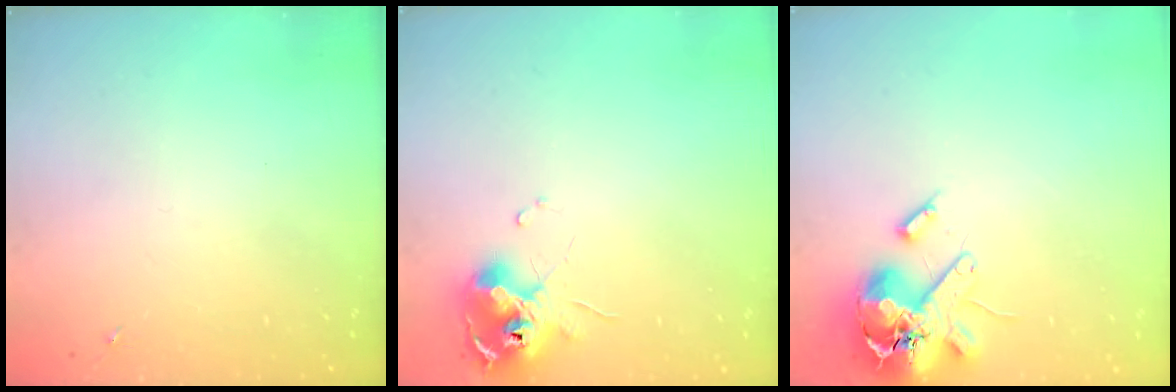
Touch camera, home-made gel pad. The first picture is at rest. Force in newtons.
{"total": 12.2, "press": 12.1, "slide": 1.3}
{"total": 16.0, "press": 15.8, "slide": 2.6}